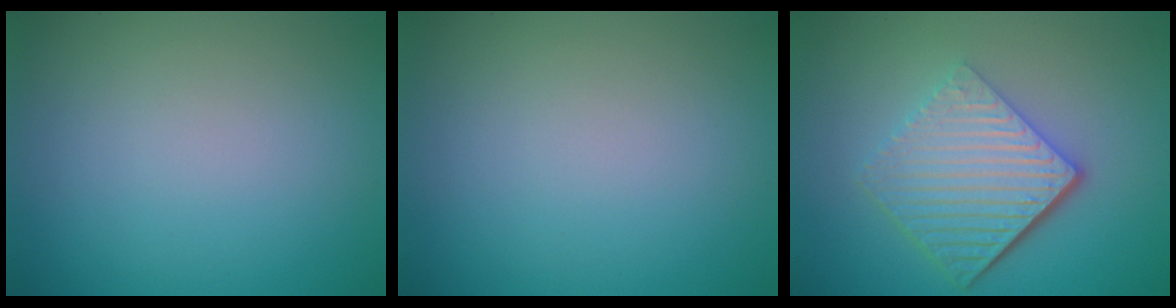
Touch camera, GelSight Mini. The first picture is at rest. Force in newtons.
{"total": 0.0}
{"total": 6.7, "press": 4.4, "slide": 5.1}